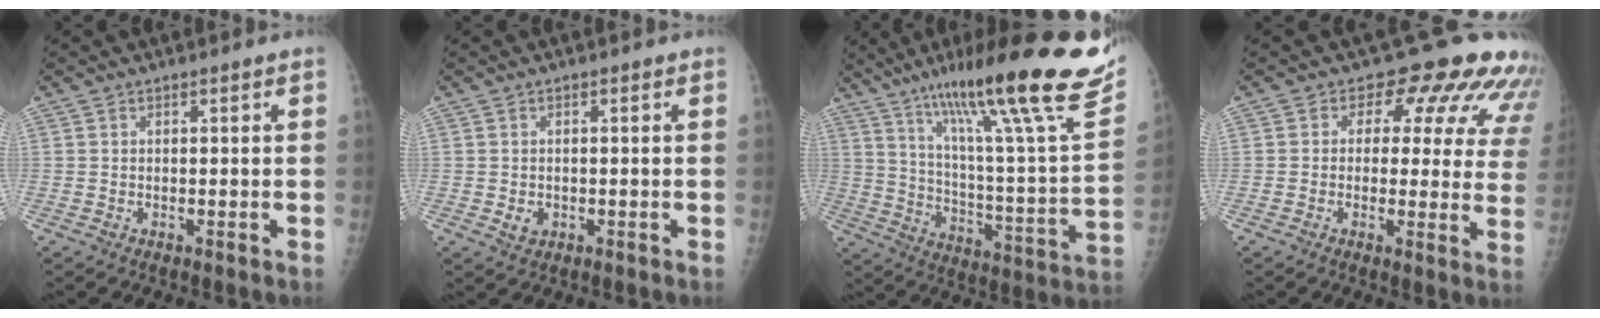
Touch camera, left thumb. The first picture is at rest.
{"total": 2.0, "force": [-0.4, 1.7, 1.0], "torque": [-0.008, 0.000, 0.000]}
{"total": 31.5, "force": [21.0, 3.7, 23.2], "torque": [-0.331, -0.074, 0.317]}
{"total": 14.7, "force": [9.6, 8.3, 7.5], "torque": [-0.031, -0.031, 0.081]}